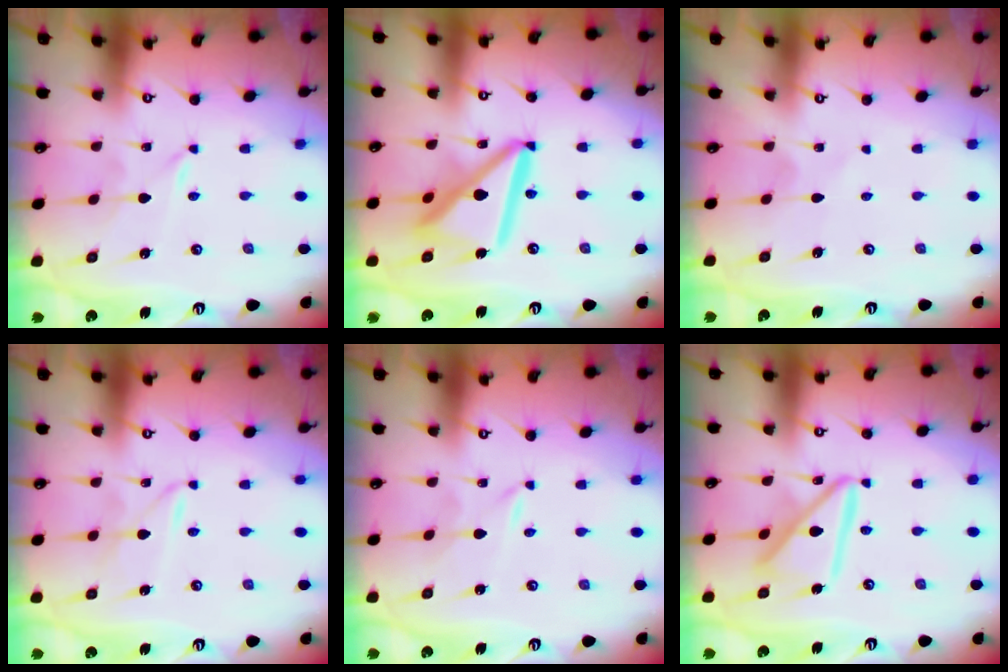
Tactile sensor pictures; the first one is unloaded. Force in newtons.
{"total": 14.9, "press": 14.8, "slide": 1.5}
{"total": 1.3, "press": 1.3, "slide": 0.1}
{"total": 2.2, "press": 2.2, "slide": 0.2}
{"total": 0.0}
{"total": 15.5, "press": 15.4, "slide": 1.6}